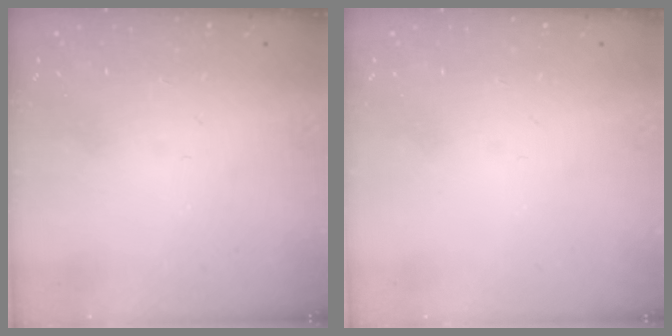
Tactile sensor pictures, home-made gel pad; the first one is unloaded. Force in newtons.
{"total": 0.0}